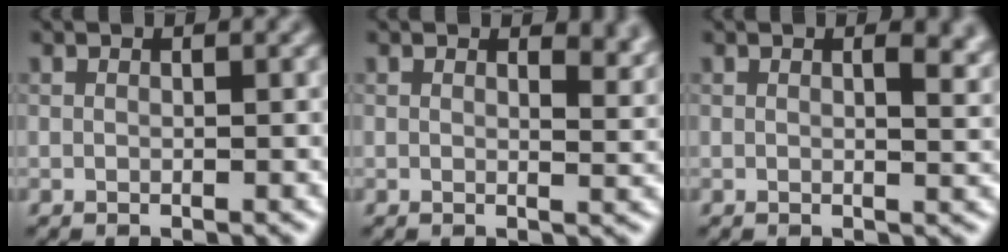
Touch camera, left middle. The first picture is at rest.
{"total": 2.6, "force": [1.8, 1.1, 1.5], "torque": [-0.018, -0.007, 0.026]}
{"total": 2.7, "force": [1.1, 1.0, 2.2], "torque": [-0.022, -0.002, 0.017]}